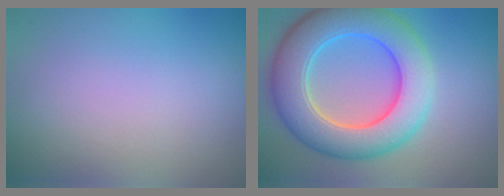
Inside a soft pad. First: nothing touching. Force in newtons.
{"total": 9.7, "press": 9.7, "slide": 0.5}